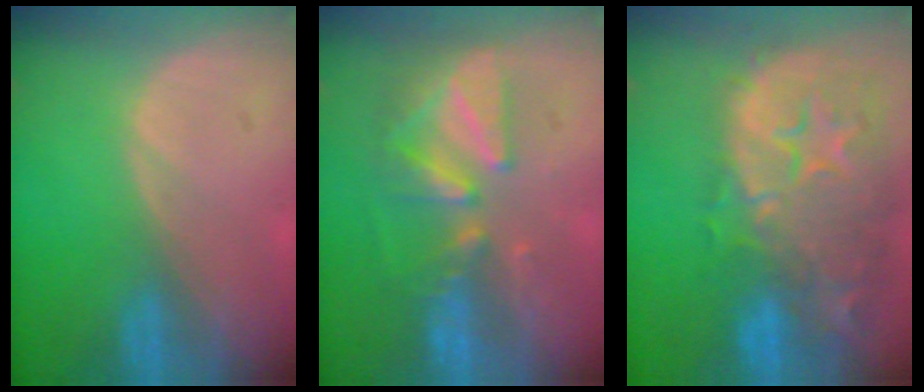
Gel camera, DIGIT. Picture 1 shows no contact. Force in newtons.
{"total": 8.8, "press": 7.8, "slide": 4.1}
{"total": 15.3, "press": 12.2, "slide": 9.2}